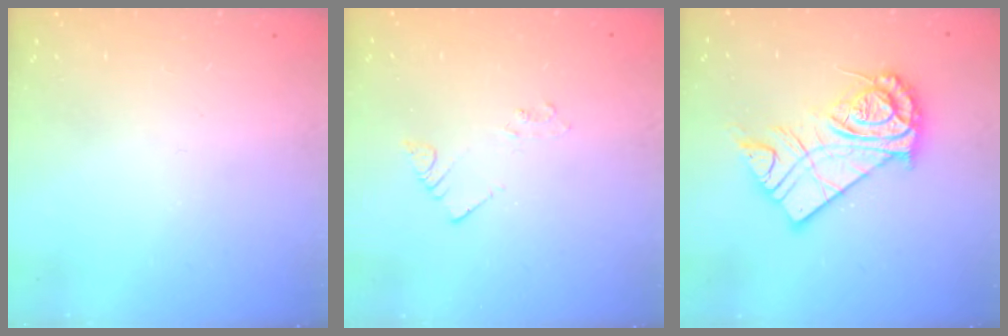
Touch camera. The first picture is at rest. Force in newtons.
{"total": 2.2, "press": 2.2, "slide": 0.1}
{"total": 15.9, "press": 15.9, "slide": 1.3}